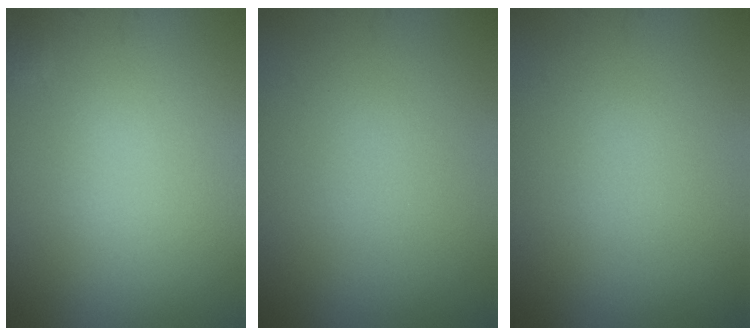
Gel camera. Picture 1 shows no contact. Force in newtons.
{"total": 0.0}
{"total": 0.0}